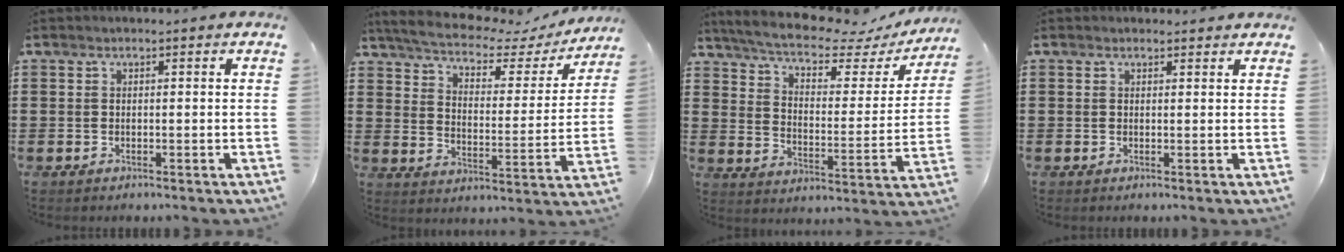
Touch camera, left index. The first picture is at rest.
{"total": 5.7, "force": [5.0, 1.2, 2.4], "torque": [-0.073, -0.030, 0.081]}
{"total": 7.7, "force": [6.6, 1.4, 3.7], "torque": [-0.093, -0.039, 0.109]}
{"total": 0.9, "force": [0.9, 0.3, 0.1], "torque": [-0.004, 0.001, 0.018]}